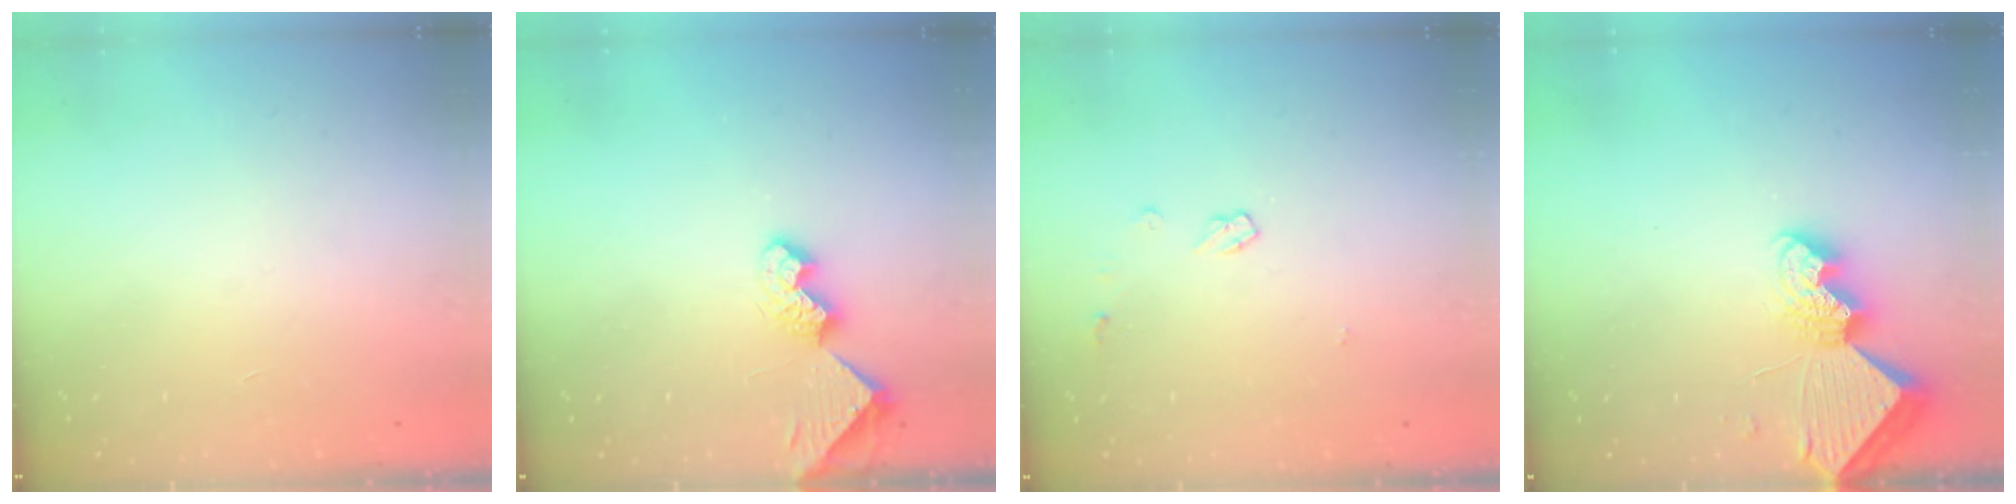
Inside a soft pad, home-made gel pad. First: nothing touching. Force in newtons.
{"total": 8.3, "press": 8.3, "slide": 1.1}
{"total": 4.8, "press": 4.8, "slide": 0.6}
{"total": 8.8, "press": 8.7, "slide": 0.8}